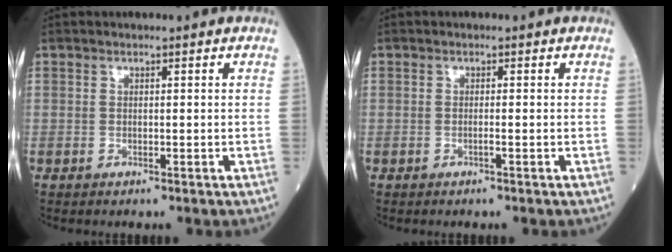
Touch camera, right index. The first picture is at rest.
{"total": 0.6, "force": [-0.4, -0.1, 0.5], "torque": [-0.004, 0.002, -0.008]}